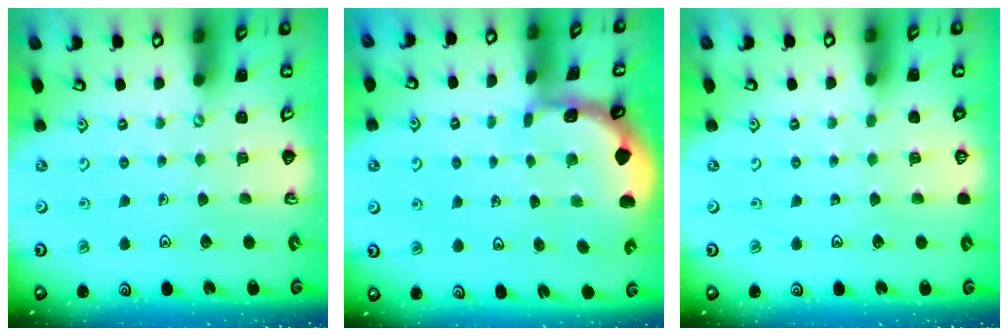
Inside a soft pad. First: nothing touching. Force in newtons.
{"total": 1.1, "press": 1.1, "slide": 0.2}
{"total": 0.0}